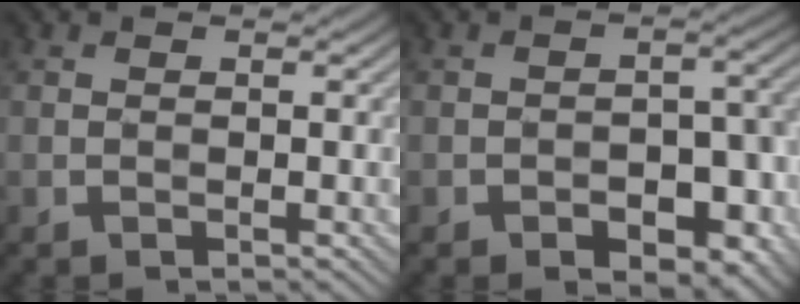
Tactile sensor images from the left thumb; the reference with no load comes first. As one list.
[{"total": 7.5, "force": [-3.9, 3.8, 5.2], "torque": [-0.070, 0.004, -0.049]}]